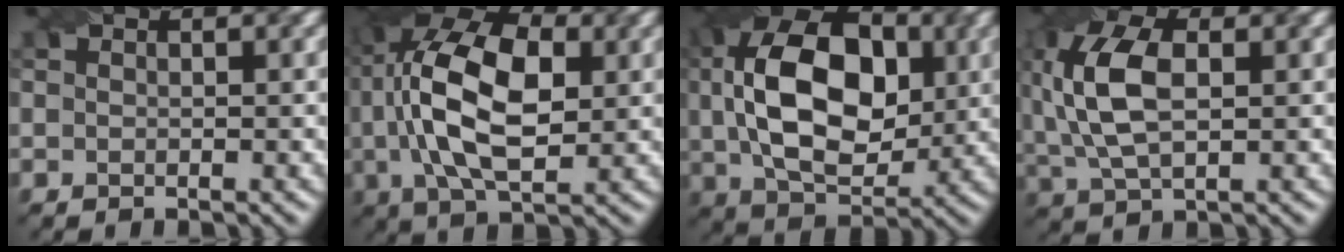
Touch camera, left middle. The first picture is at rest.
{"total": 12.5, "force": [1.3, 6.3, 10.6], "torque": [-0.210, 0.020, 0.017]}
{"total": 13.4, "force": [1.4, 8.5, 10.3], "torque": [-0.201, 0.007, 0.029]}
{"total": 8.2, "force": [1.1, 4.5, 6.7], "torque": [-0.169, 0.011, 0.020]}